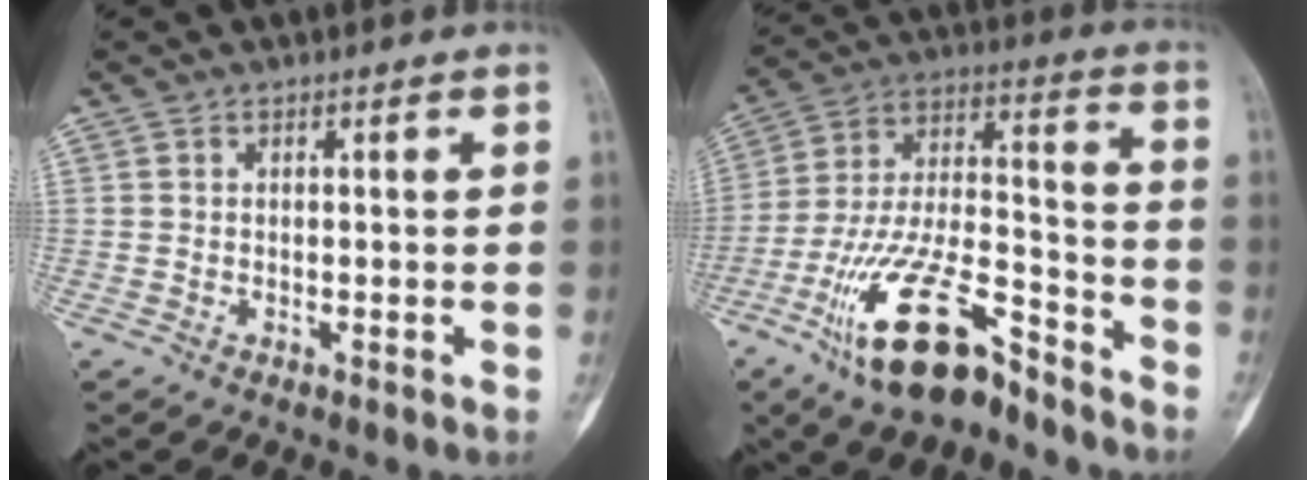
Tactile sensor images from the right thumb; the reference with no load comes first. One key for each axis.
{"total": 19.1, "fx": -12.2, "fy": 6.7, "fz": 13.1, "tx": -0.245, "ty": 0.074, "tz": -0.222}